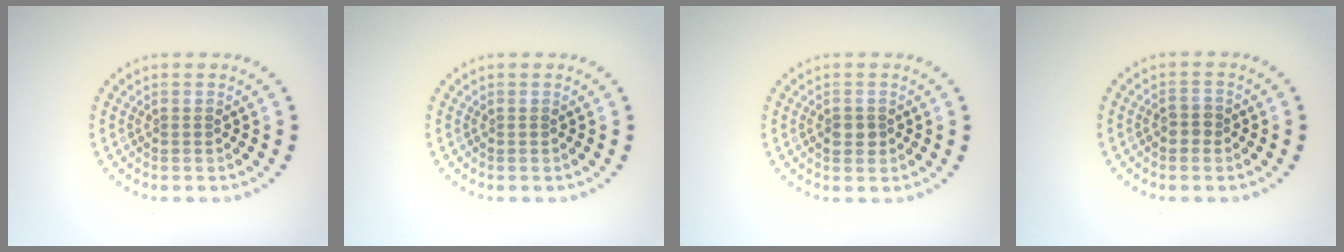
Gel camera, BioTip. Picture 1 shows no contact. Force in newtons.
{"total": 0.0}
{"total": 1.5, "press": 1.4, "slide": 0.5}
{"total": 1.4, "press": 1.4, "slide": 0.3}